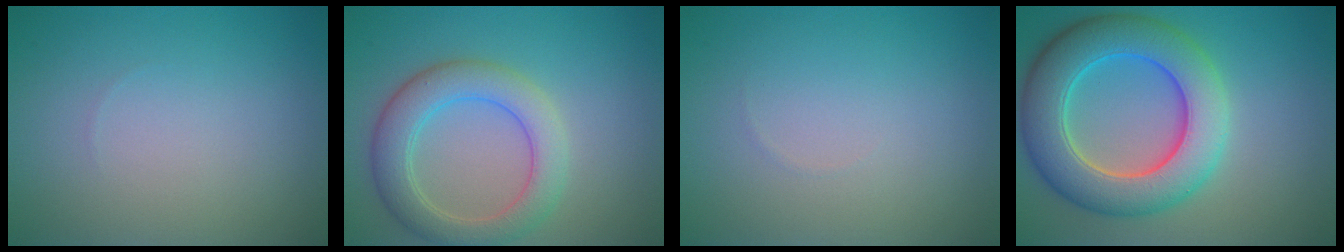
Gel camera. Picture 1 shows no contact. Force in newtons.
{"total": 5.1, "press": 5.1, "slide": 0.1}
{"total": 0.0}
{"total": 9.0, "press": 9.0, "slide": 0.5}